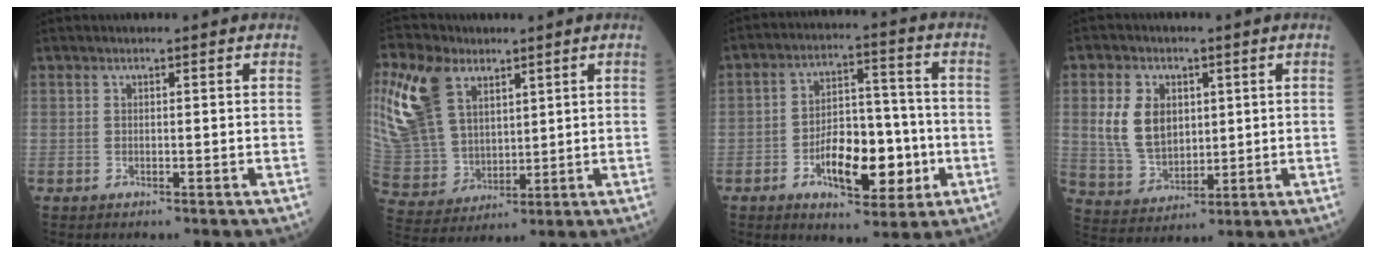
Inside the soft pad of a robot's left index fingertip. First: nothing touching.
{"total": 19.8, "force": [9.5, 12.7, 11.8], "torque": [-0.315, 0.031, 0.189]}
{"total": 11.8, "force": [-3.8, 5.6, 9.6], "torque": [-0.166, 0.014, -0.058]}
{"total": 9.0, "force": [2.1, 6.4, 5.9], "torque": [-0.137, 0.012, 0.050]}